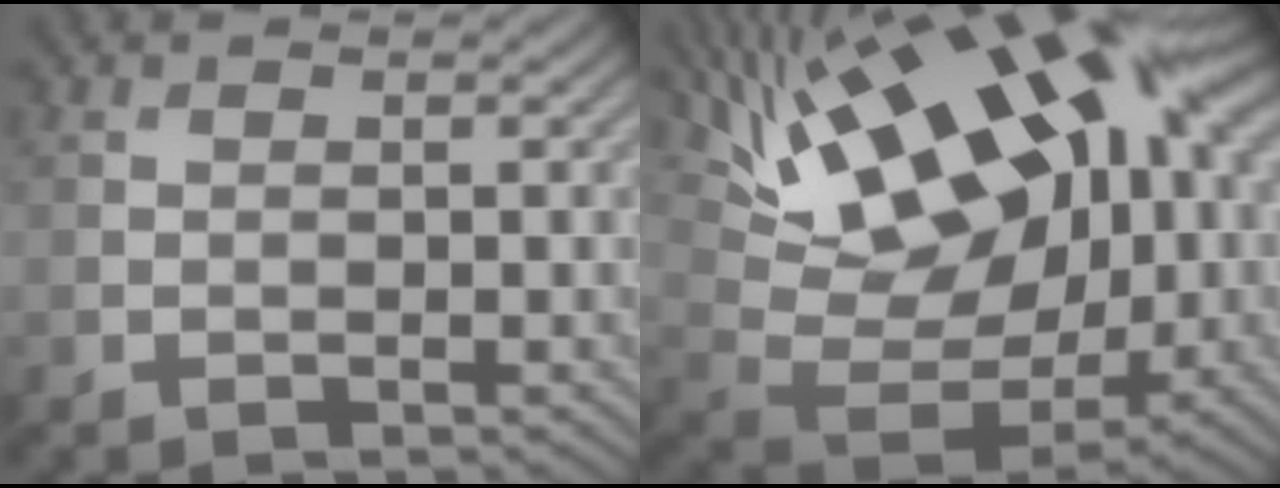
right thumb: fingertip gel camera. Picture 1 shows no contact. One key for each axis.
{"total": 20.9, "fx": 6.9, "fy": 10.7, "fz": 16.6, "tx": -0.294, "ty": 0.047, "tz": 0.110}